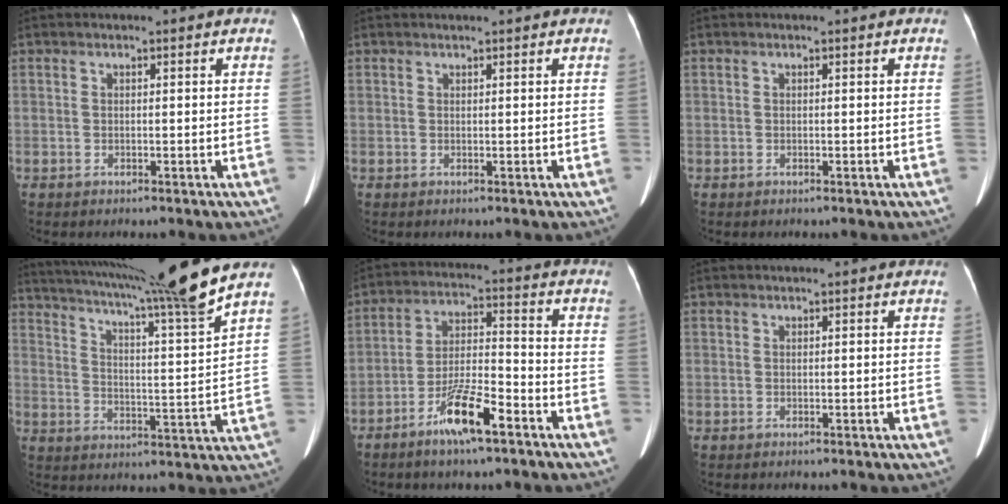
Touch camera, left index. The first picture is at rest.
{"total": 0.7, "force": [0.6, 0.0, 0.3], "torque": [-0.003, 0.010, 0.010]}
{"total": 0.0}
{"total": 17.5, "force": [14.8, -2.7, 9.0], "torque": [-0.156, -0.037, 0.217]}
{"total": 9.3, "force": [-6.0, 1.4, 7.0], "torque": [-0.140, -0.003, -0.110]}
{"total": 0.0}